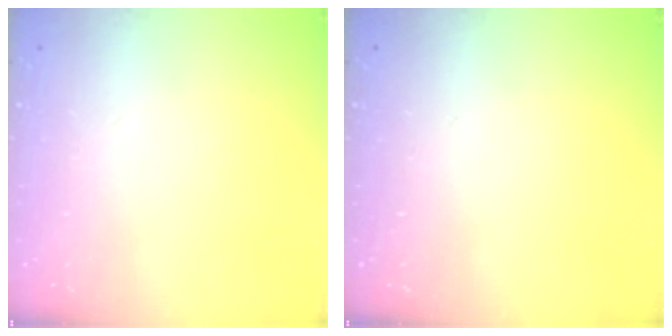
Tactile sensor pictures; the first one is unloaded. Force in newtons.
{"total": 0.0}